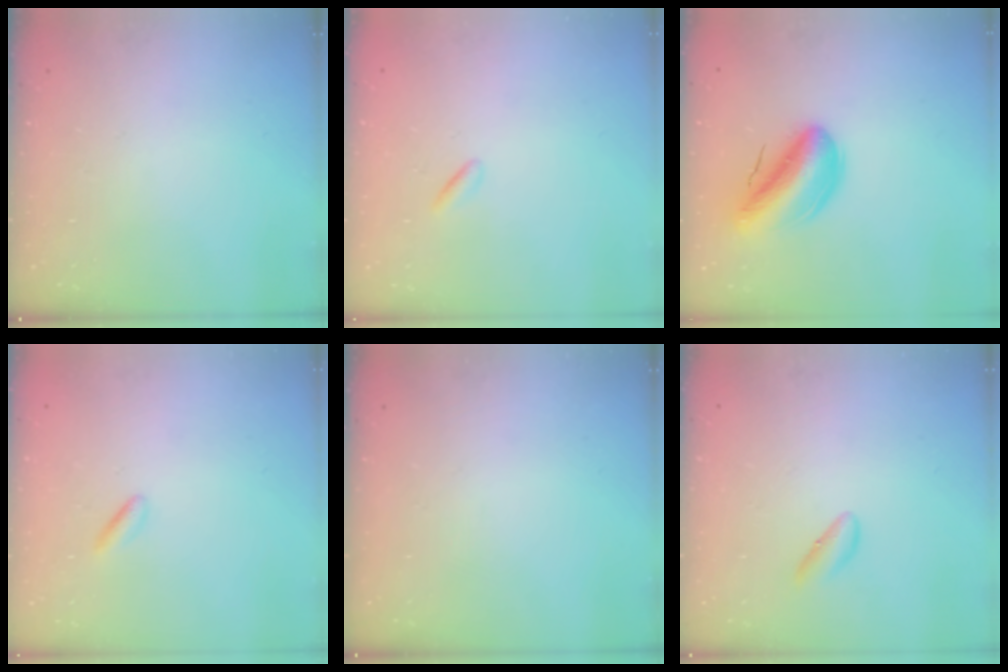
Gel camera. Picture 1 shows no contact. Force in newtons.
{"total": 0.5, "press": 0.4, "slide": 0.4}
{"total": 12.7, "press": 12.2, "slide": 3.6}
{"total": 0.7, "press": 0.6, "slide": 0.4}
{"total": 0.0}
{"total": 2.8, "press": 2.7, "slide": 0.8}